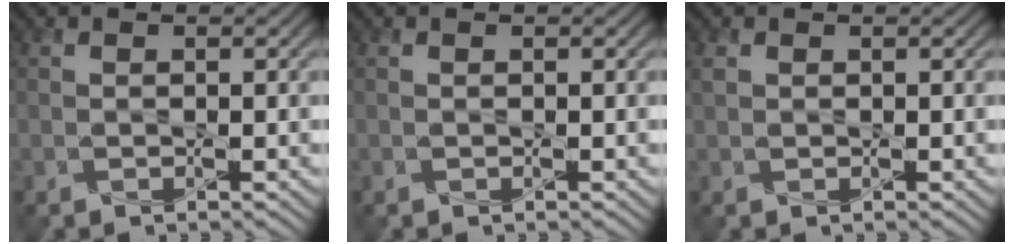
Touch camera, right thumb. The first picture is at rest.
{"total": 0.0}
{"total": 0.7, "force": [0.3, 0.5, 0.4], "torque": [-0.015, 0.001, 0.008]}